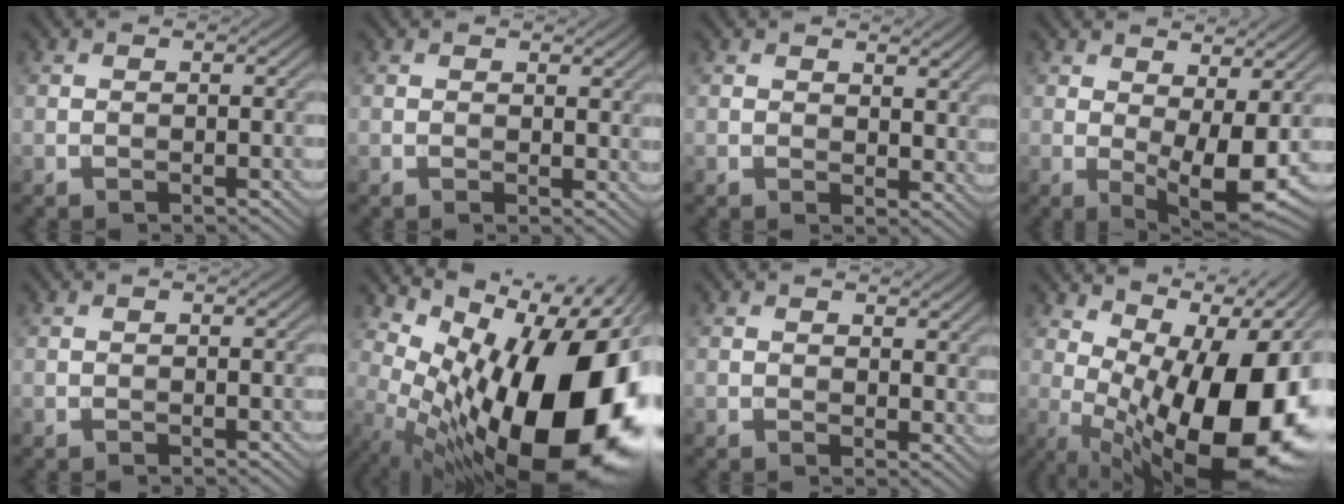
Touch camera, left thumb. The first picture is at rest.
{"total": 1.2, "force": [0.8, 0.7, 0.7], "torque": [-0.009, -0.003, 0.015]}
{"total": 3.4, "force": [2.2, 2.1, 1.7], "torque": [-0.031, -0.005, 0.040]}
{"total": 8.3, "force": [1.1, 3.5, 7.5], "torque": [-0.121, -0.011, 0.024]}
{"total": 0.0}
{"total": 20.7, "force": [-2.8, 10.5, 17.7], "torque": [-0.256, -0.043, -0.025]}
{"total": 2.2, "force": [1.4, 1.3, 1.1], "torque": [-0.018, -0.003, 0.026]}
{"total": 19.2, "force": [0.5, 8.7, 17.1], "torque": [-0.223, -0.002, 0.018]}